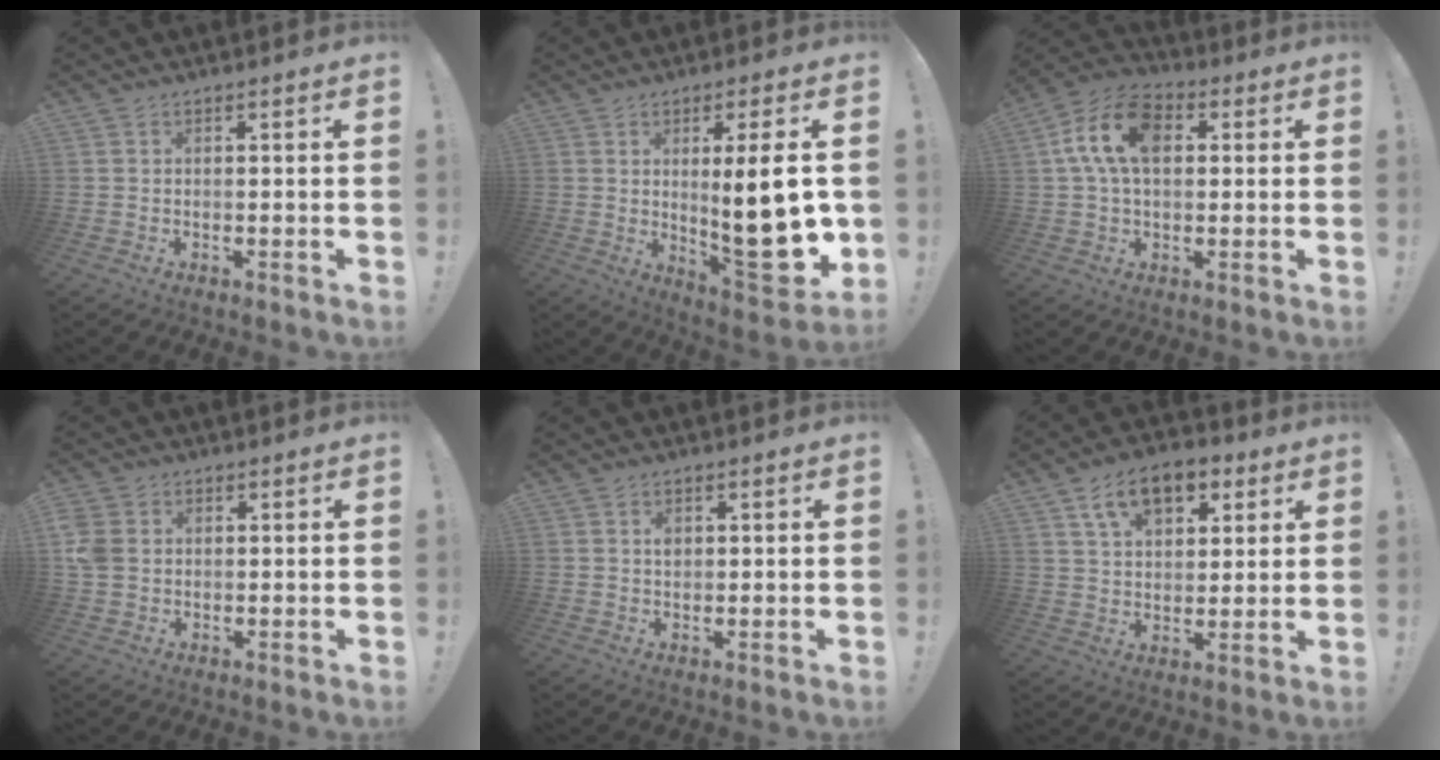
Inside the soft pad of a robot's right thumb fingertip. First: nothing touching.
{"total": 17.5, "force": [0.7, 3.9, 17.0], "torque": [-0.251, -0.018, 0.012]}
{"total": 14.4, "force": [3.2, 9.3, 10.5], "torque": [-0.188, 0.014, 0.061]}
{"total": 6.6, "force": [0.9, 5.4, 3.7], "torque": [-0.074, 0.003, 0.018]}
{"total": 2.0, "force": [0.5, 1.7, 1.1], "torque": [0.000, -0.004, 0.003]}
{"total": 13.5, "force": [6.9, 8.6, 7.9], "torque": [-0.127, -0.016, 0.128]}